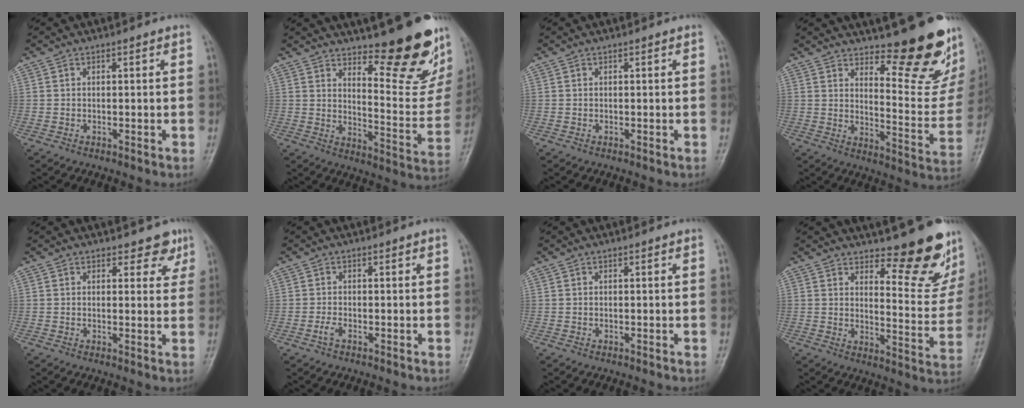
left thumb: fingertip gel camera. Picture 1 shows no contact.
{"total": 20.2, "force": [14.3, 6.1, 12.8], "torque": [-0.129, -0.127, 0.196]}
{"total": 0.0}
{"total": 18.7, "force": [13.5, 5.9, 11.5], "torque": [-0.106, -0.128, 0.182]}
{"total": 3.8, "force": [2.8, 2.3, 1.1], "torque": [0.017, -0.018, 0.028]}
{"total": 1.4, "force": [-0.7, 0.5, 1.1], "torque": [-0.025, 0.005, -0.015]}
{"total": 0.0}
{"total": 14.1, "force": [11.1, 4.5, 7.6], "torque": [-0.053, -0.108, 0.144]}